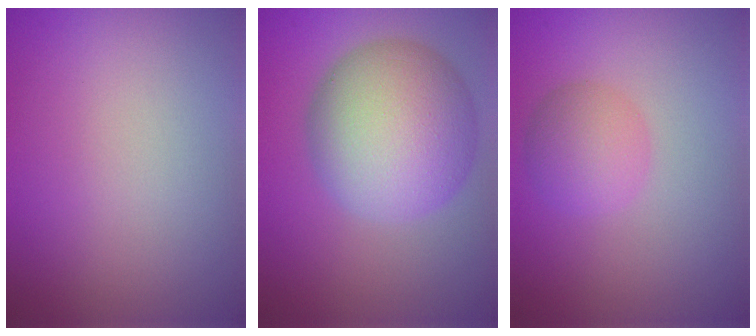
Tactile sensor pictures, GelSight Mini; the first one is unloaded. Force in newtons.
{"total": 10.2, "press": 10.2, "slide": 0.3}
{"total": 2.9, "press": 2.9, "slide": 0.2}